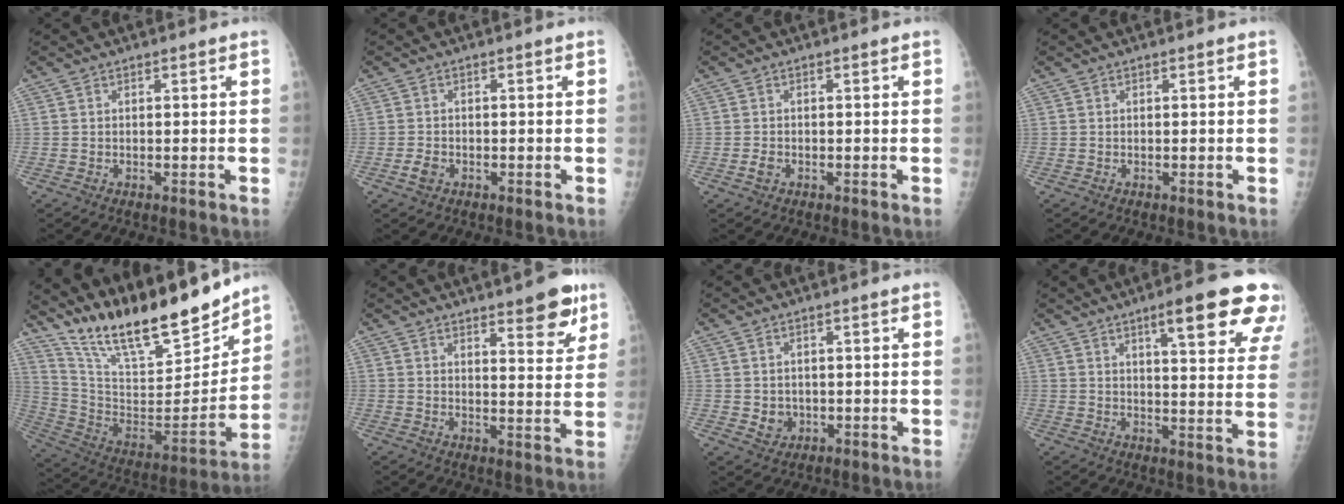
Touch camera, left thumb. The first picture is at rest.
{"total": 2.0, "force": [-1.0, 1.4, 1.1], "torque": [-0.023, 0.006, -0.017]}
{"total": 1.4, "force": [-0.6, 0.9, 0.8], "torque": [-0.018, 0.004, -0.012]}
{"total": 0.0}
{"total": 24.9, "force": [20.4, 6.6, 12.7], "torque": [-0.174, -0.102, 0.351]}
{"total": 9.1, "force": [5.8, 2.5, 6.6], "torque": [-0.065, -0.034, 0.077]}
{"total": 3.2, "force": [-0.3, 2.8, 1.4], "torque": [-0.008, 0.000, 0.004]}
{"total": 17.5, "force": [10.3, 3.6, 13.6], "torque": [-0.149, -0.038, 0.127]}